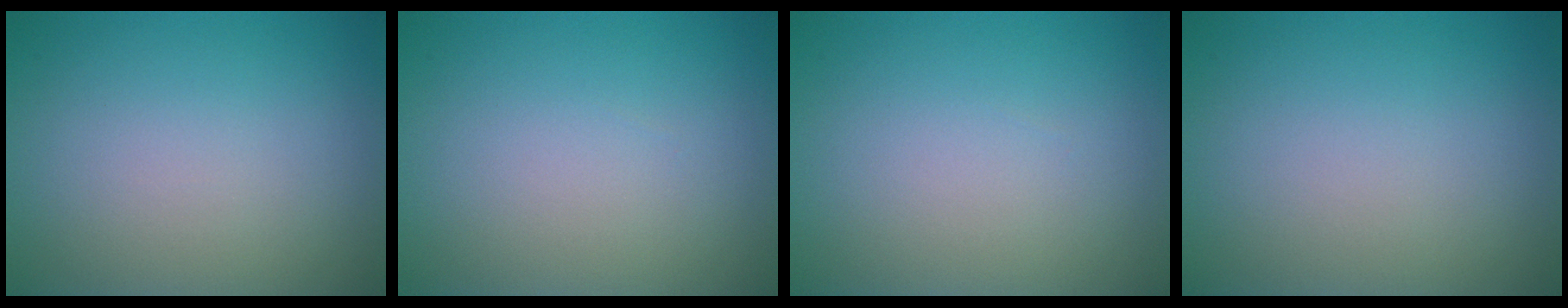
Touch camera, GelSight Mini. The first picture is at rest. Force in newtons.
{"total": 0.0}
{"total": 0.0}
{"total": 0.0}